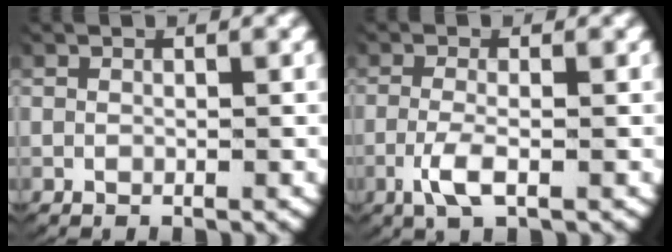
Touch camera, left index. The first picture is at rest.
{"total": 2.8, "force": [-1.1, 0.7, 2.5], "torque": [-0.066, -0.013, -0.016]}